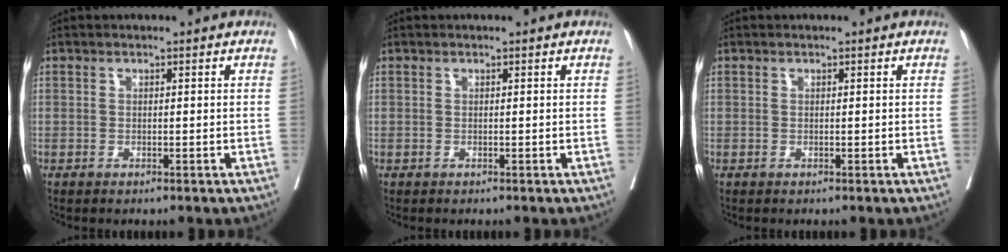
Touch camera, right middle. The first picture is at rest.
{"total": 0.0}
{"total": 0.0}